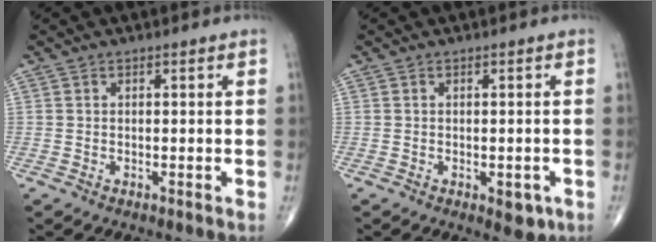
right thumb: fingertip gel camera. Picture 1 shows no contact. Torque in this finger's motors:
{"motor_torque": [0.83, 0.81, 0.38, -0.31, 0.06]}